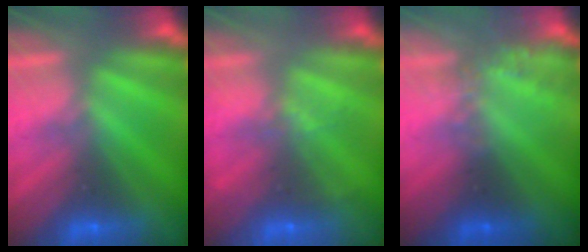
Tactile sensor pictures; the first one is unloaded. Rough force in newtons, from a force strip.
{"total": 2.3}
{"total": 2.3}